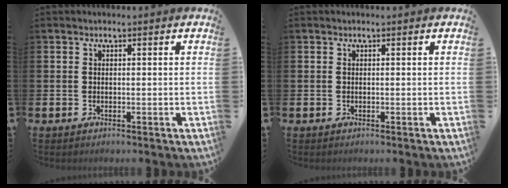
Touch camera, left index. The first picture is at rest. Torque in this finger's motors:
{"motor_torque": [0.04, -0.01, -0.02, 0.00]}